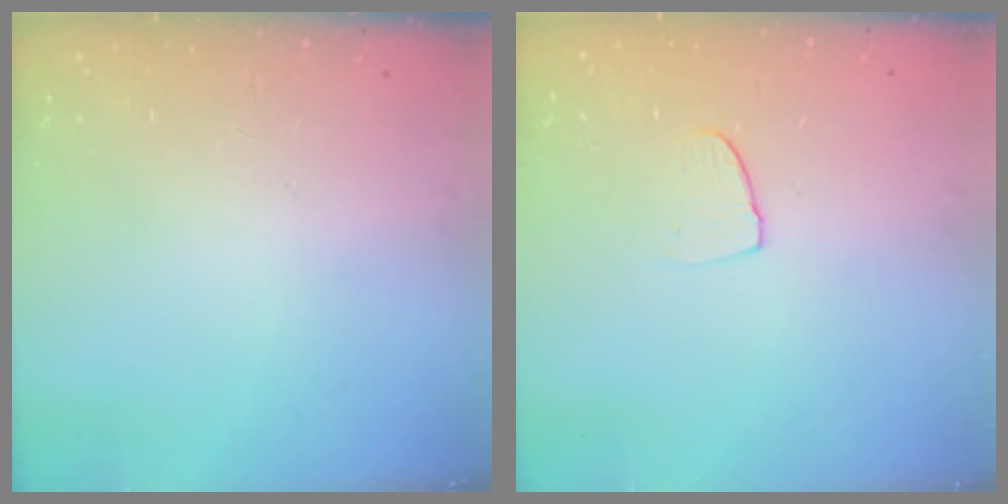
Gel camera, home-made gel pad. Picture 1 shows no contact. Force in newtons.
{"total": 5.0, "press": 4.9, "slide": 0.5}